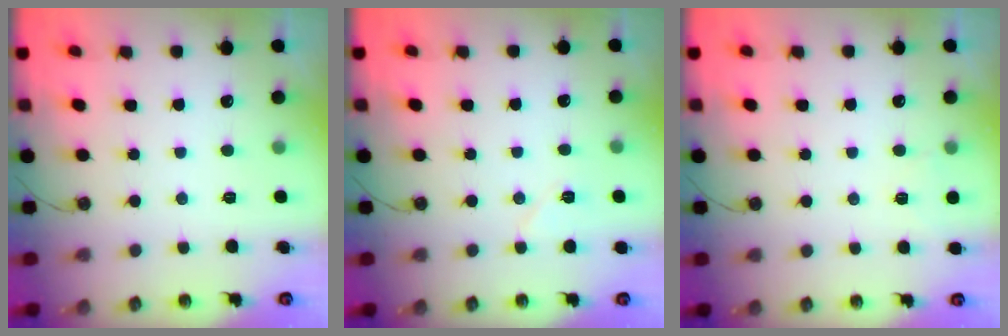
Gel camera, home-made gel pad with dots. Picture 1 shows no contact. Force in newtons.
{"total": 6.1, "press": 5.5, "slide": 2.6}
{"total": 3.5, "press": 3.5, "slide": 0.2}